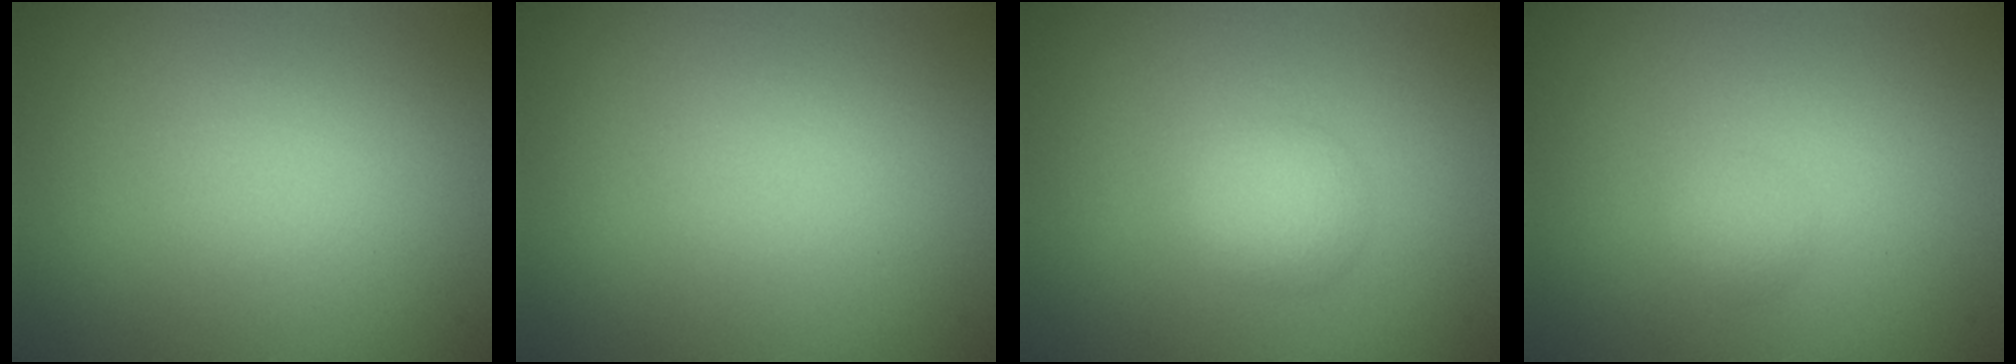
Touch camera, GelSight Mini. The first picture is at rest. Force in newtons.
{"total": 0.0}
{"total": 2.2, "press": 2.2, "slide": 0.1}
{"total": 1.1, "press": 1.1, "slide": 0.0}